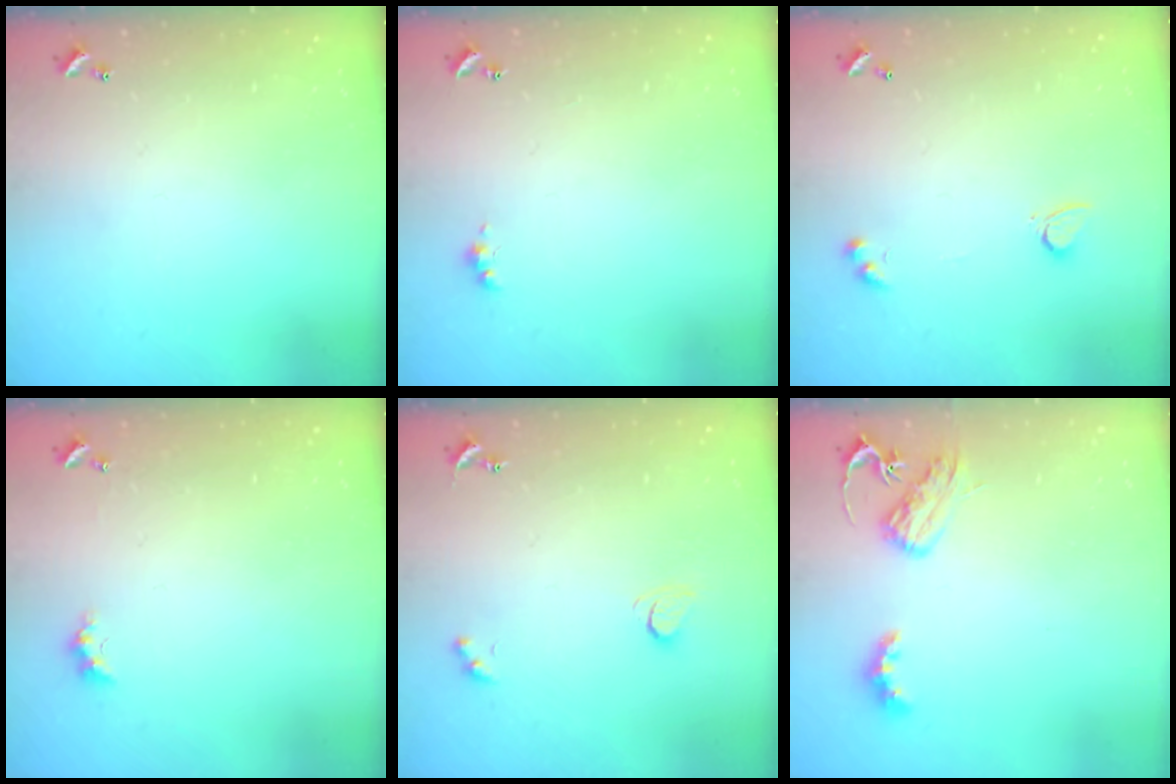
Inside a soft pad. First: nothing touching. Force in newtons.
{"total": 2.0, "press": 1.9, "slide": 0.5}
{"total": 2.6, "press": 2.6, "slide": 0.5}
{"total": 3.9, "press": 3.8, "slide": 0.8}
{"total": 1.8, "press": 1.7, "slide": 0.4}
{"total": 4.0, "press": 4.0, "slide": 0.5}